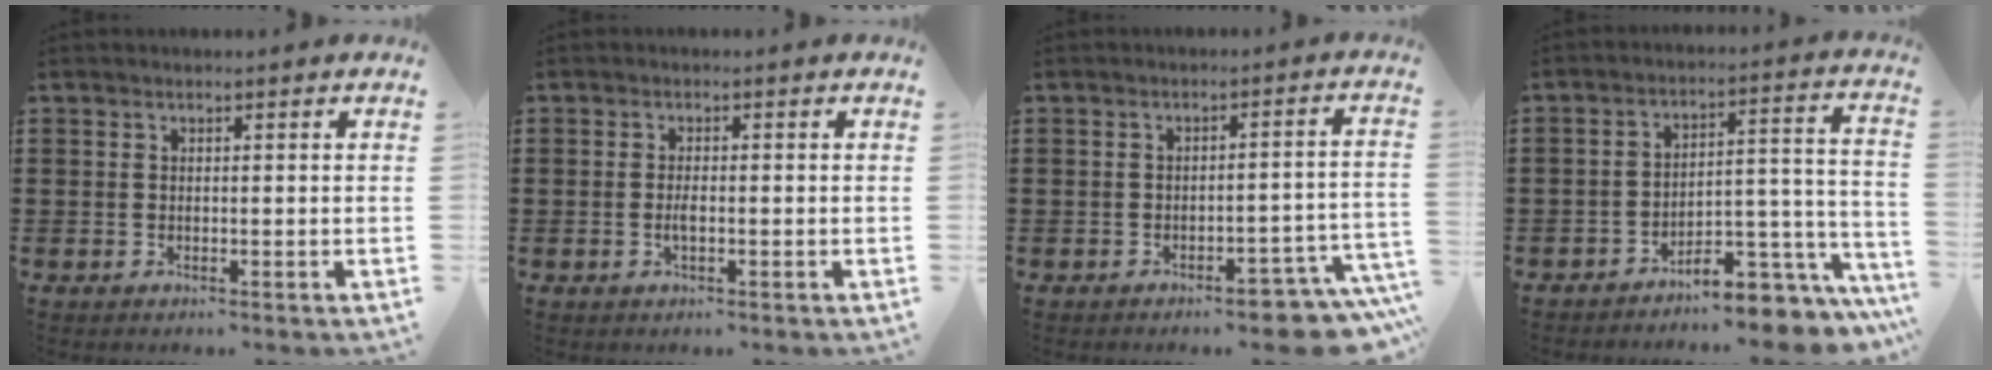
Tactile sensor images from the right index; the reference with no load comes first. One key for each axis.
{"total": 1.7, "fx": -0.4, "fy": 0.5, "fz": 1.6, "tx": -0.037, "ty": -0.004, "tz": -0.010}
{"total": 5.1, "fx": -4.3, "fy": 0.8, "fz": 2.7, "tx": -0.042, "ty": -0.003, "tz": -0.078}
{"total": 7.3, "fx": -6.7, "fy": 1.2, "fz": 2.5, "tx": -0.031, "ty": 0.010, "tz": -0.128}